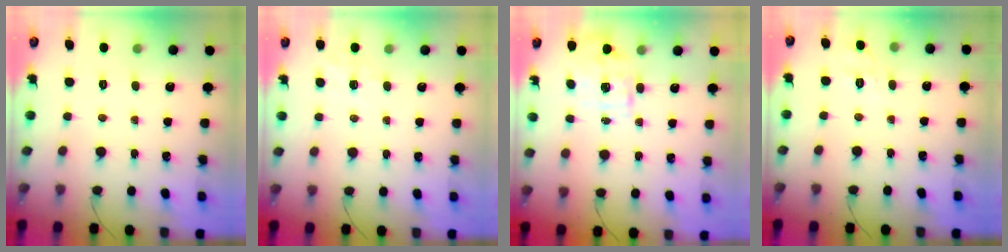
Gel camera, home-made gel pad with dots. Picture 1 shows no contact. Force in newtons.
{"total": 4.4, "press": 4.1, "slide": 1.6}
{"total": 1.8, "press": 1.7, "slide": 0.6}
{"total": 1.6, "press": 0.0, "slide": 1.6}